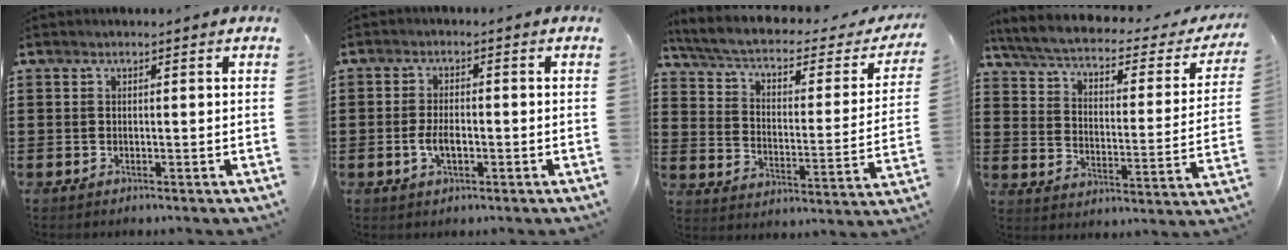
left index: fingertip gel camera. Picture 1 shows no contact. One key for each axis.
{"total": 3.8, "fx": -1.0, "fy": 1.7, "fz": 3.2, "tx": -0.073, "ty": 0.001, "tz": -0.021}
{"total": 4.1, "fx": 2.9, "fy": 1.1, "fz": 2.7, "tx": -0.069, "ty": -0.028, "tz": 0.041}
{"total": 3.7, "fx": 2.8, "fy": 0.6, "fz": 2.3, "tx": -0.061, "ty": -0.028, "tz": 0.040}